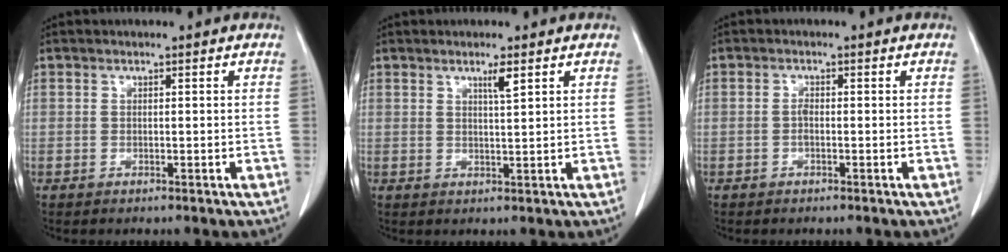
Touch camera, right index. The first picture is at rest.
{"total": 2.2, "force": [1.3, -0.1, 1.8], "torque": [-0.037, -0.005, 0.023]}
{"total": 0.9, "force": [-0.2, 0.4, 0.8], "torque": [-0.014, 0.003, -0.003]}